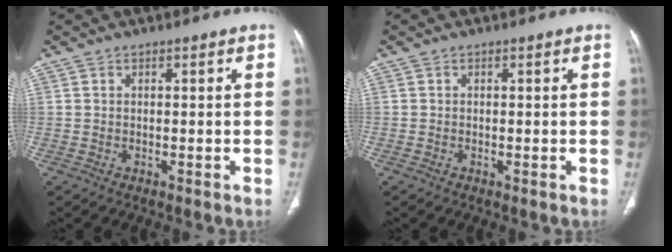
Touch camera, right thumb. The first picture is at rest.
{"total": 0.0}